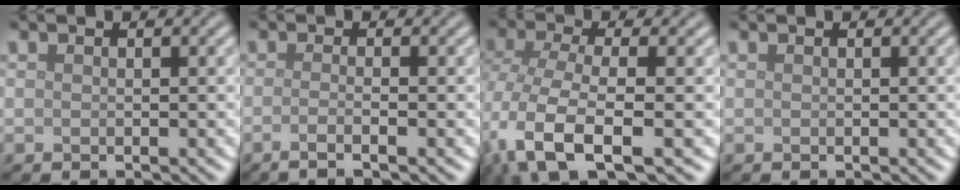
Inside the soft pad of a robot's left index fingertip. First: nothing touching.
{"total": 2.5, "force": [-0.9, 0.9, 2.2], "torque": [-0.019, -0.004, -0.029]}
{"total": 7.4, "force": [-3.0, 3.1, 6.0], "torque": [-0.128, -0.008, -0.067]}
{"total": 0.0}